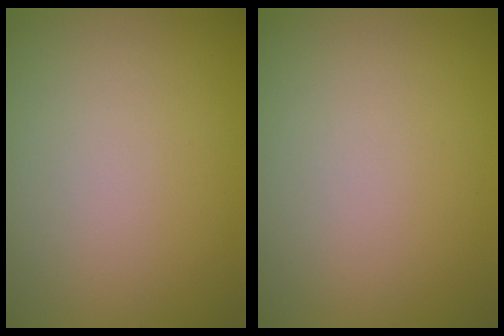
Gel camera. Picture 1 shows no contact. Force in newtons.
{"total": 0.0}